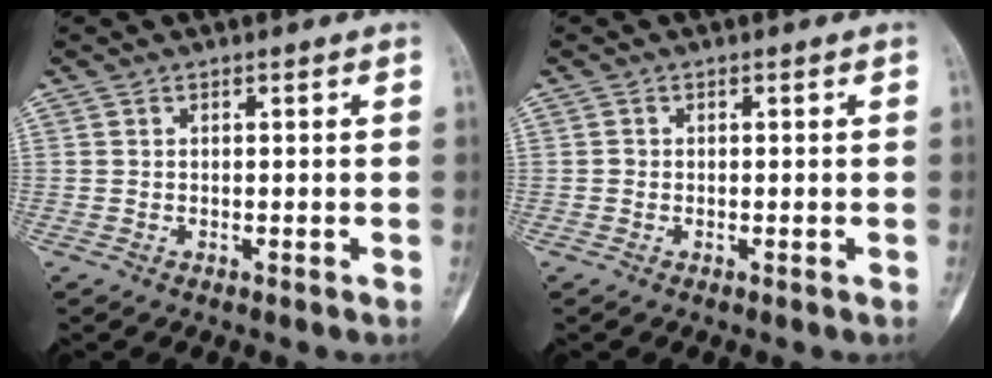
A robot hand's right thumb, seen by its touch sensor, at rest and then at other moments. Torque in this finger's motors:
{"motor_torque": [0.22, 0.00, -0.10, -0.03, 0.05]}